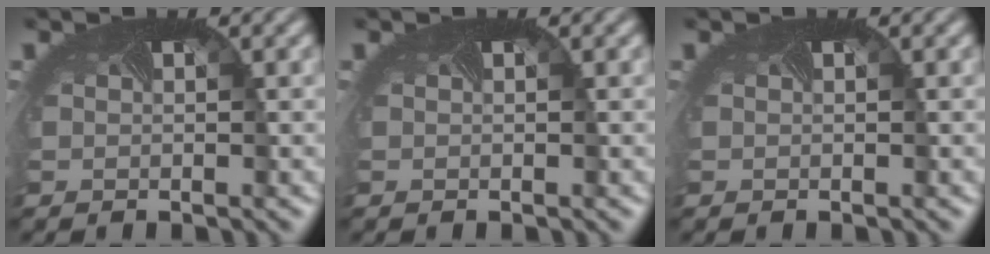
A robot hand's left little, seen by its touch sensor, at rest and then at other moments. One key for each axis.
{"total": 0.0}
{"total": 0.0}